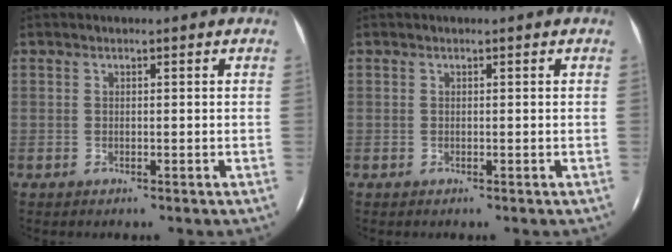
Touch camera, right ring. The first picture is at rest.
{"total": 0.0}